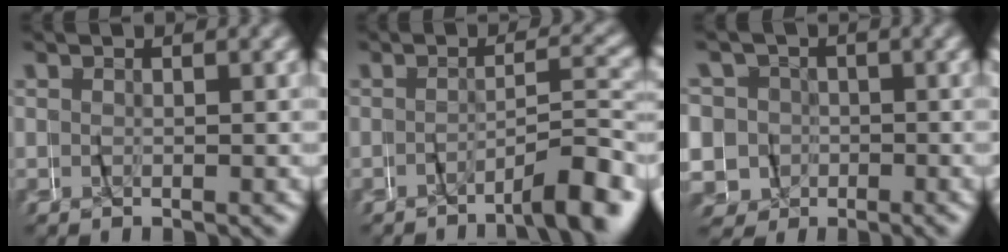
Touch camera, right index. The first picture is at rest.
{"total": 4.9, "force": [-4.0, -0.1, 2.8], "torque": [-0.037, 0.005, -0.069]}
{"total": 10.3, "force": [-1.8, 9.9, 2.3], "torque": [-0.082, -0.043, -0.030]}